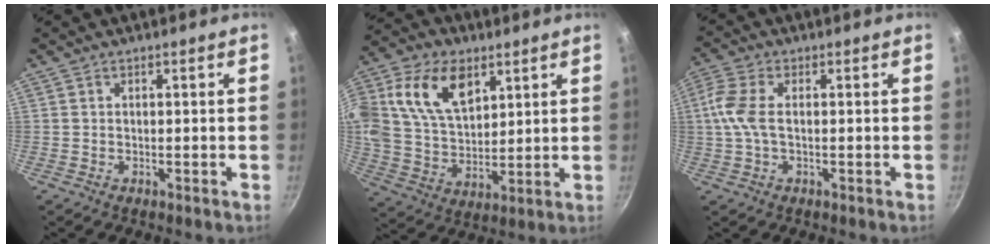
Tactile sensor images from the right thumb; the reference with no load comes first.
{"total": 18.0, "force": [7.4, 11.5, 11.7], "torque": [-0.202, -0.012, 0.137]}
{"total": 6.5, "force": [0.3, 3.3, 5.6], "torque": [-0.133, 0.013, -0.002]}